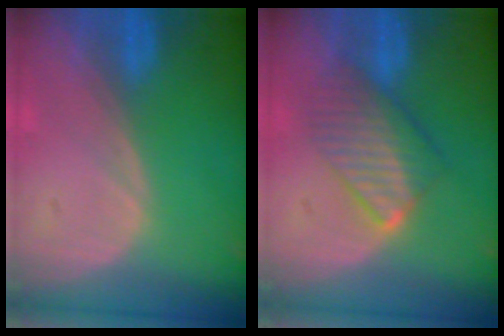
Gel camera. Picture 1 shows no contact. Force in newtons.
{"total": 6.5, "press": 6.5, "slide": 1.0}